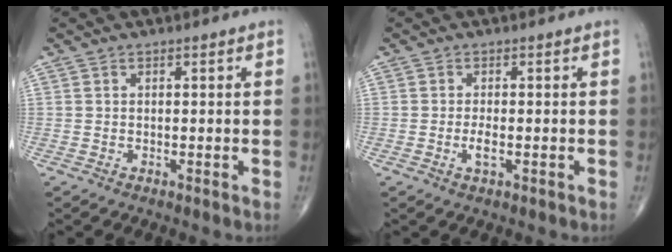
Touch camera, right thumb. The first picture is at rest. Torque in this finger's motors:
{"motor_torque": [1.55, 3.46, 0.23, 0.26, 0.10]}